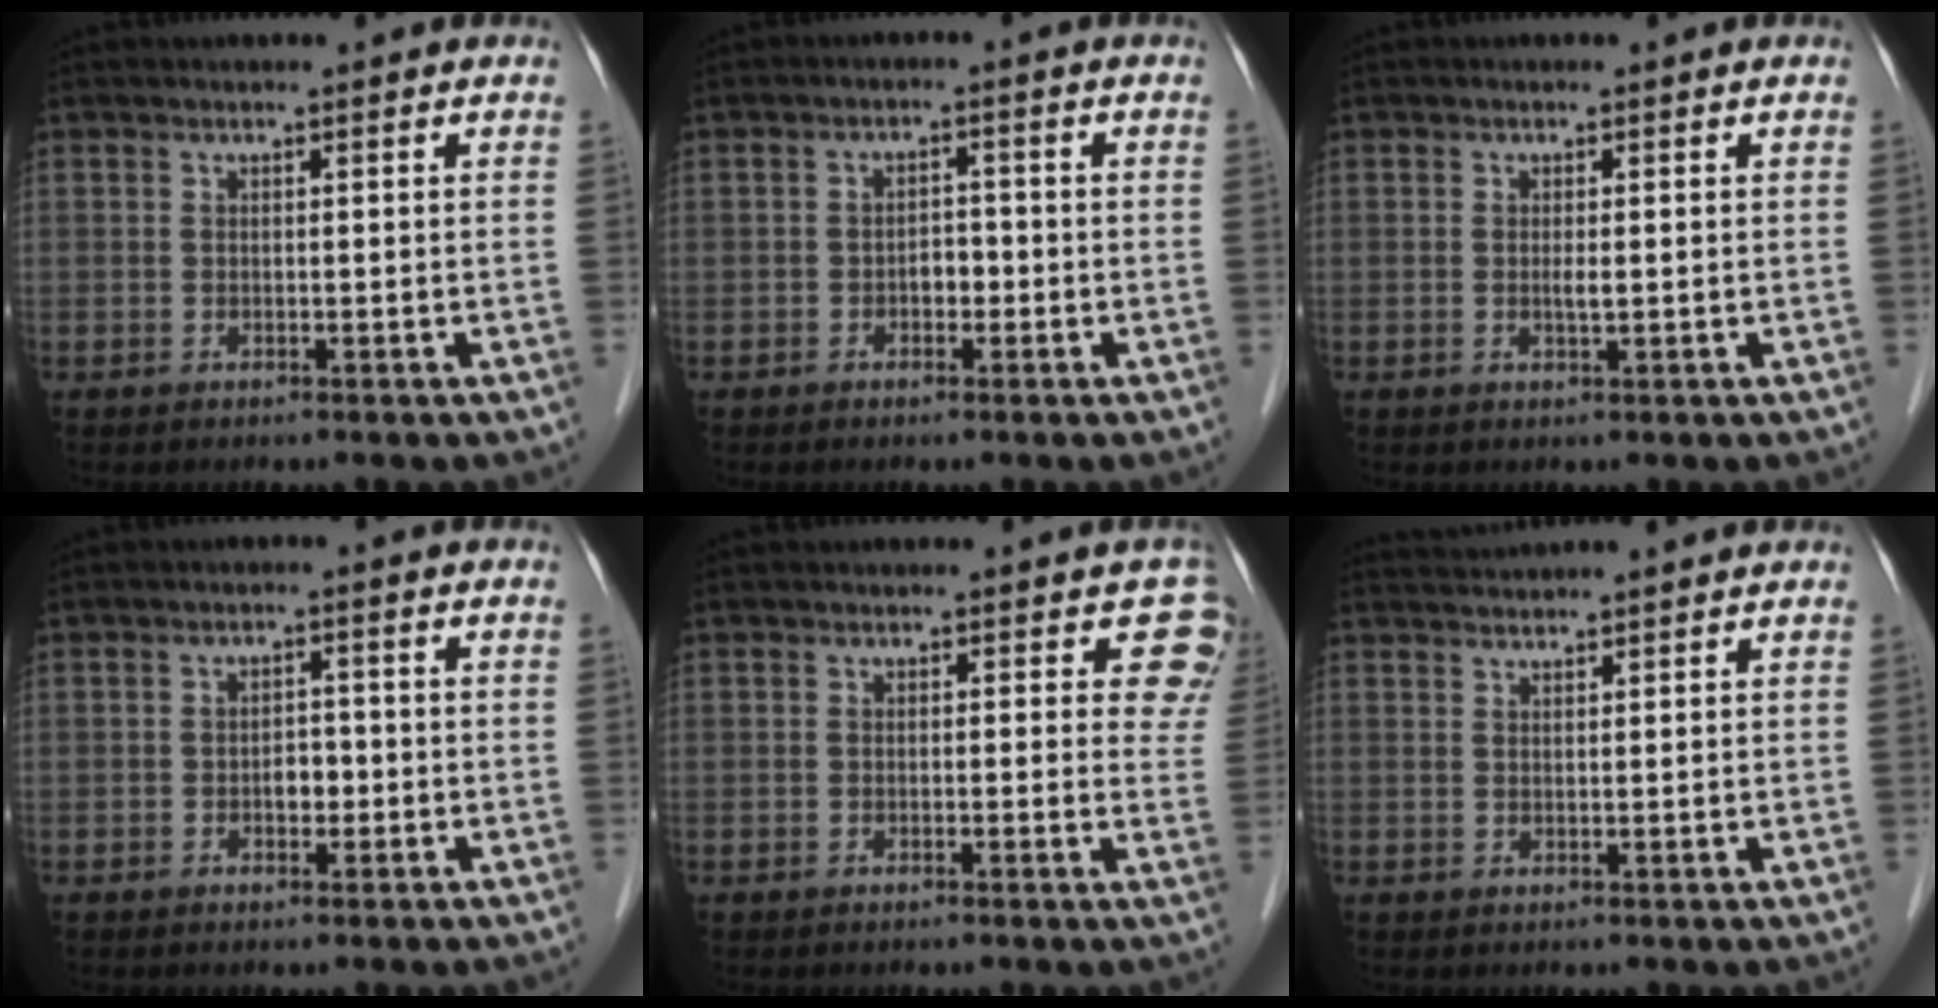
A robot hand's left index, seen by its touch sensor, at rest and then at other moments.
{"total": 2.3, "force": [-1.0, 1.4, 1.5], "torque": [-0.017, 0.005, -0.016]}
{"total": 1.1, "force": [-0.2, 0.2, 1.0], "torque": [-0.020, -0.006, -0.002]}
{"total": 2.3, "force": [-0.9, 1.4, 1.6], "torque": [-0.021, 0.004, -0.012]}
{"total": 4.7, "force": [3.3, 2.9, 1.5], "torque": [0.017, -0.017, 0.010]}
{"total": 5.2, "force": [5.0, -0.2, 1.4], "torque": [-0.023, 0.031, 0.076]}